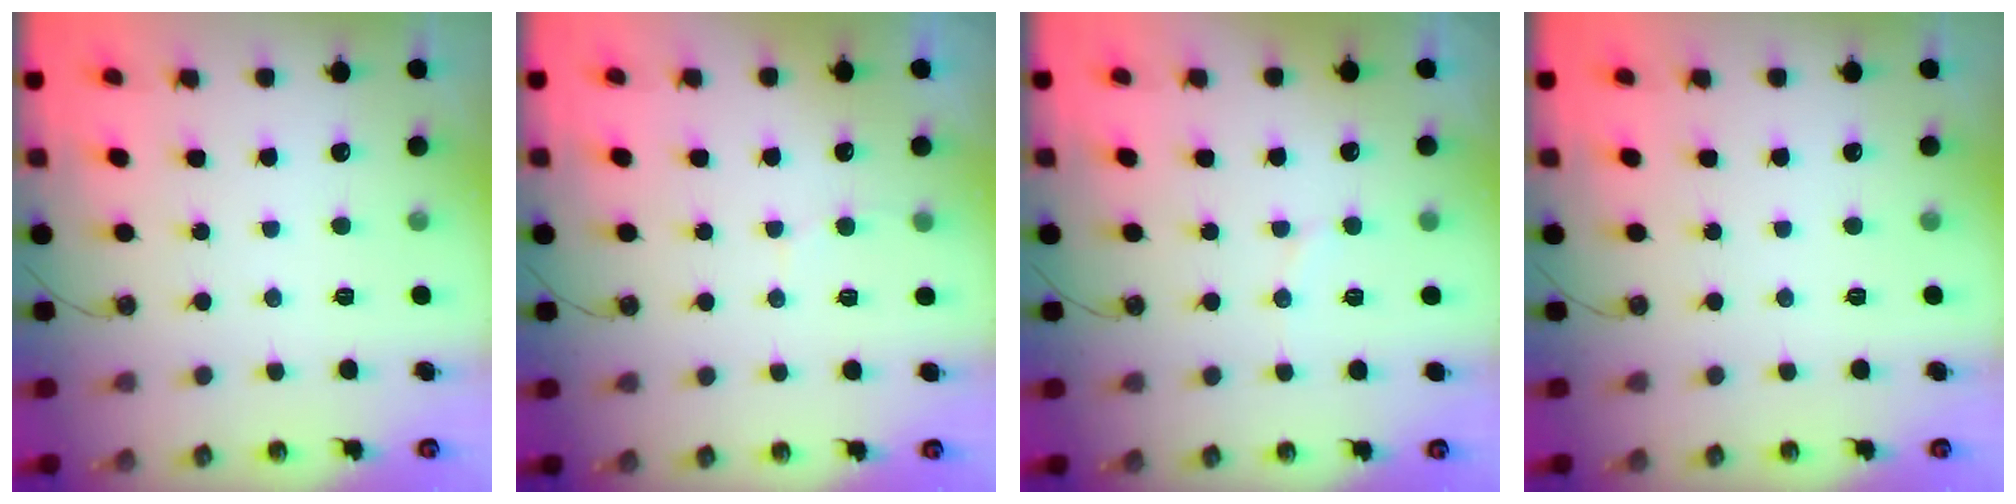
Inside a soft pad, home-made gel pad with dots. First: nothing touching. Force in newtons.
{"total": 4.6, "press": 4.6, "slide": 0.4}
{"total": 4.2, "press": 4.1, "slide": 0.8}
{"total": 0.0}